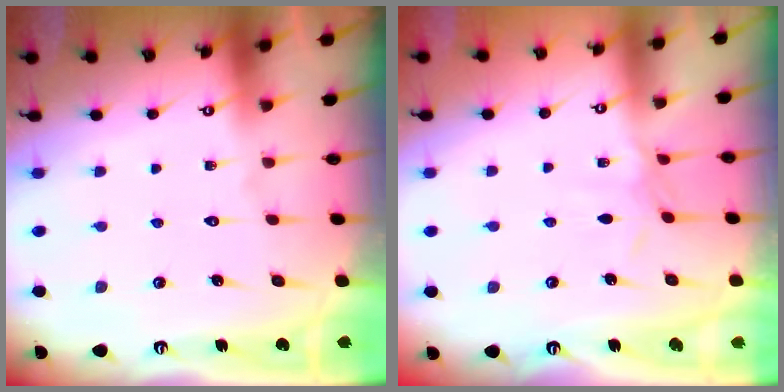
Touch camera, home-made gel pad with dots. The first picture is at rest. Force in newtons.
{"total": 2.7, "press": 2.7, "slide": 0.3}